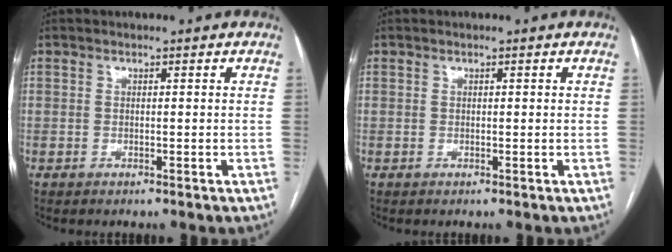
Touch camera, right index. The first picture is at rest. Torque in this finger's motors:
{"motor_torque": [-0.10, 0.06, 0.01, 0.01]}